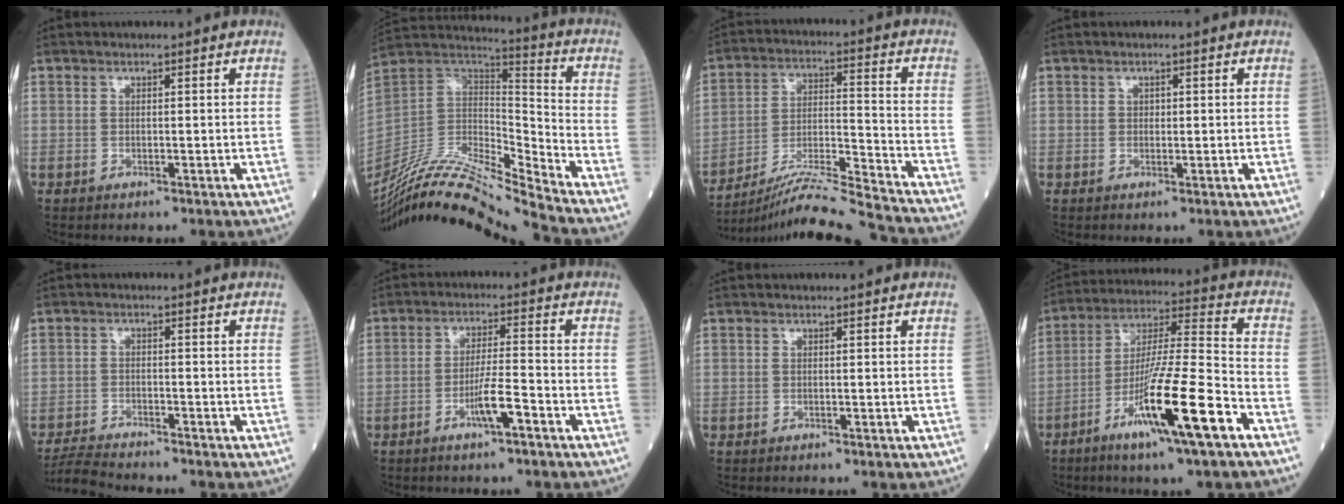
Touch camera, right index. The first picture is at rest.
{"total": 19.8, "force": [-18.1, -0.5, 7.9], "torque": [-0.160, 0.023, -0.330]}
{"total": 16.7, "force": [-15.8, -2.4, 4.9], "torque": [-0.084, -0.003, -0.262]}
{"total": 0.8, "force": [0.1, 0.6, 0.5], "torque": [-0.008, 0.001, 0.001]}
{"total": 4.8, "force": [-4.8, -0.2, 0.9], "torque": [-0.012, -0.021, -0.086]}
{"total": 5.2, "force": [-2.7, 0.2, 4.5], "torque": [-0.085, 0.001, -0.049]}
{"total": 0.0}
{"total": 15.8, "force": [-7.8, 0.1, 13.8], "torque": [-0.255, -0.021, -0.136]}